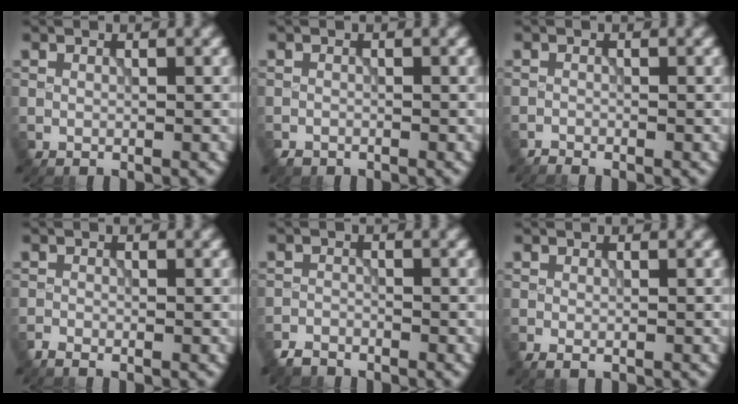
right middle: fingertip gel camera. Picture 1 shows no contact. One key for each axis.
{"total": 1.0, "fx": -0.8, "fy": 0.4, "fz": 0.0, "tx": 0.002, "ty": -0.003, "tz": -0.017}
{"total": 0.8, "fx": -0.8, "fy": 0.0, "fz": -0.1, "tx": 0.004, "ty": -0.001, "tz": -0.019}
{"total": 0.8, "fx": -0.8, "fy": 0.1, "fz": 0.2, "tx": -0.004, "ty": -0.002, "tz": -0.020}
{"total": 2.4, "fx": -2.2, "fy": 0.8, "fz": 0.3, "tx": -0.005, "ty": -0.003, "tz": -0.049}
{"total": 0.8, "fx": -0.3, "fy": 0.4, "fz": 0.6, "tx": -0.014, "ty": -0.005, "tz": -0.006}